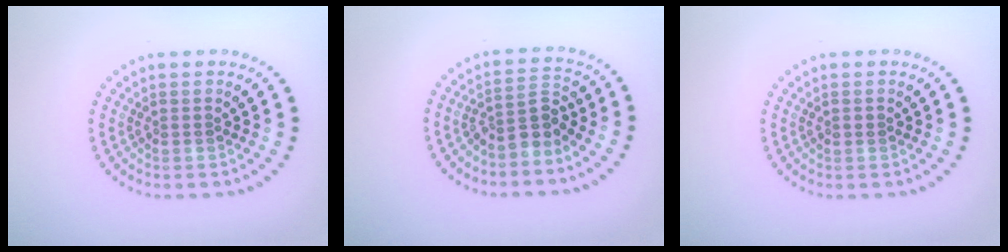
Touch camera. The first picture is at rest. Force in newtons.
{"total": 2.7, "press": 2.0, "slide": 1.8}
{"total": 0.8, "press": 0.8, "slide": 0.0}